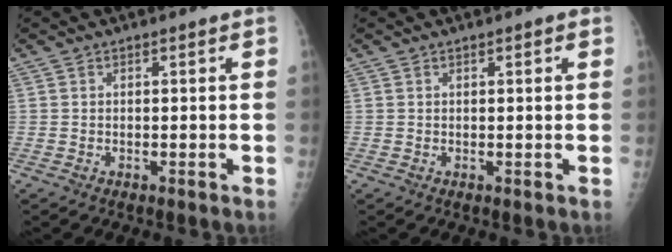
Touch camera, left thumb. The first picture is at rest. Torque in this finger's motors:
{"motor_torque": [-0.21, -0.14, -0.46, -0.16, 0.05]}